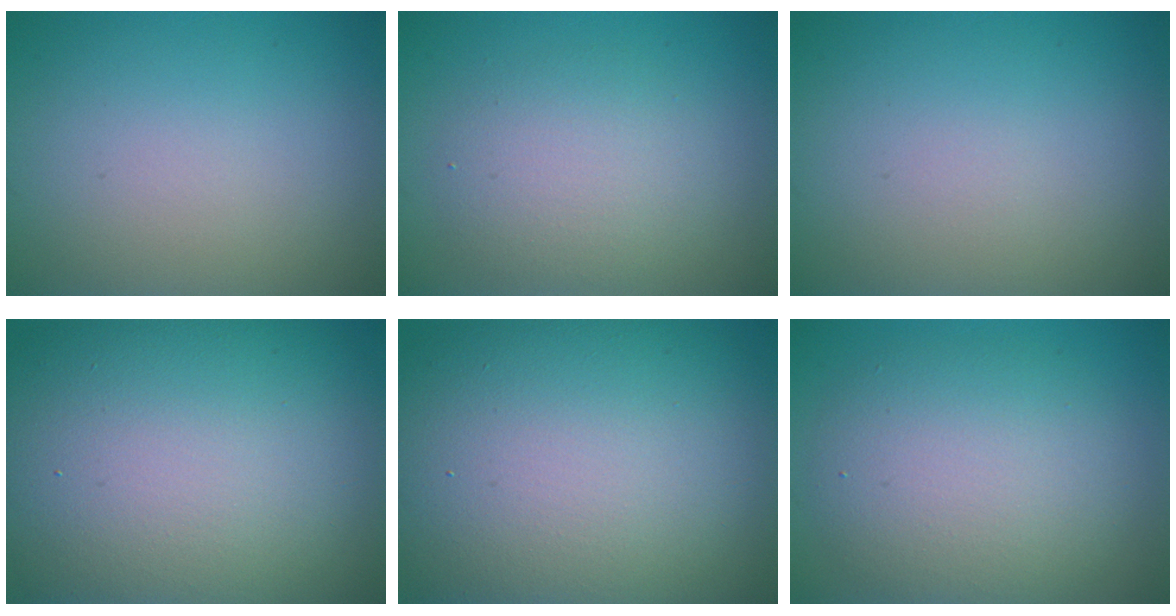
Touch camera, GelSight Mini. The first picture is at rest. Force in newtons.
{"total": 3.7, "press": 3.7, "slide": 0.4}
{"total": 0.0}
{"total": 18.7, "press": 18.7, "slide": 1.0}
{"total": 17.5, "press": 17.4, "slide": 0.7}
{"total": 6.7, "press": 6.7, "slide": 0.3}